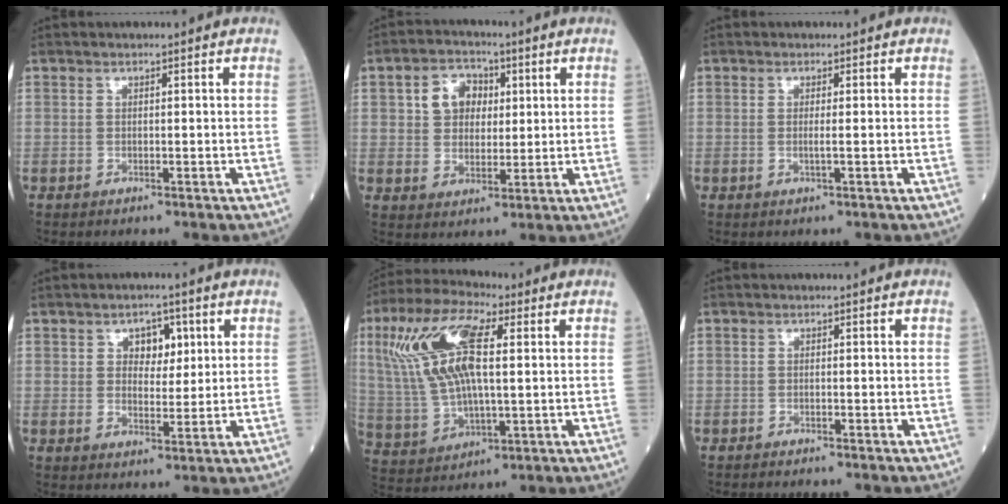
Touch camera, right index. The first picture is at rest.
{"total": 6.3, "force": [1.9, 4.8, 3.6], "torque": [-0.065, 0.020, 0.037]}
{"total": 0.9, "force": [-0.1, -0.3, 0.8], "torque": [-0.016, 0.000, -0.002]}
{"total": 4.4, "force": [1.7, 2.7, 3.0], "torque": [-0.039, 0.009, 0.029]}
{"total": 15.1, "force": [4.1, 5.0, 13.7], "torque": [-0.307, 0.025, 0.083]}
{"total": 2.3, "force": [-2.1, -0.1, 0.8], "torque": [-0.014, -0.003, -0.026]}